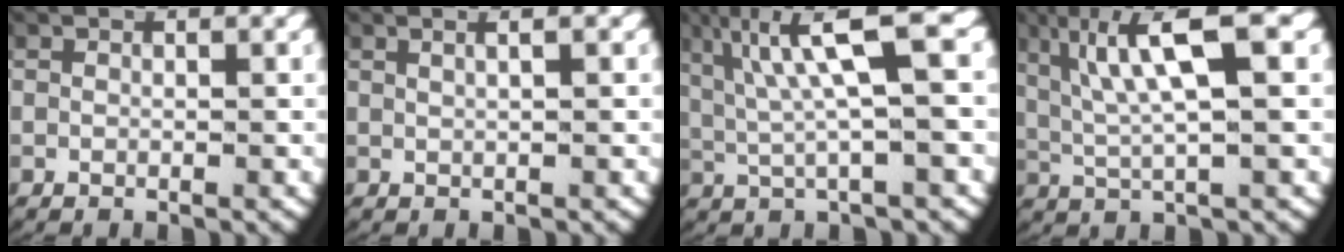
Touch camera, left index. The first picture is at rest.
{"total": 1.6, "force": [0.8, 0.1, 1.4], "torque": [-0.019, 0.008, 0.015]}
{"total": 6.0, "force": [2.0, 1.3, 5.5], "torque": [-0.093, 0.015, 0.033]}
{"total": 6.5, "force": [2.5, 1.7, 5.8], "torque": [-0.103, 0.009, 0.043]}